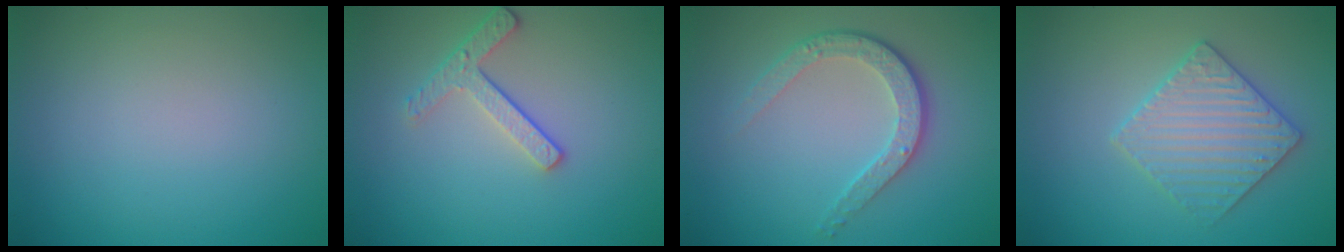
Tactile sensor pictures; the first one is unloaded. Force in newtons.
{"total": 2.6, "press": 2.2, "slide": 1.3}
{"total": 3.8, "press": 2.8, "slide": 2.5}
{"total": 3.6, "press": 3.5, "slide": 1.1}